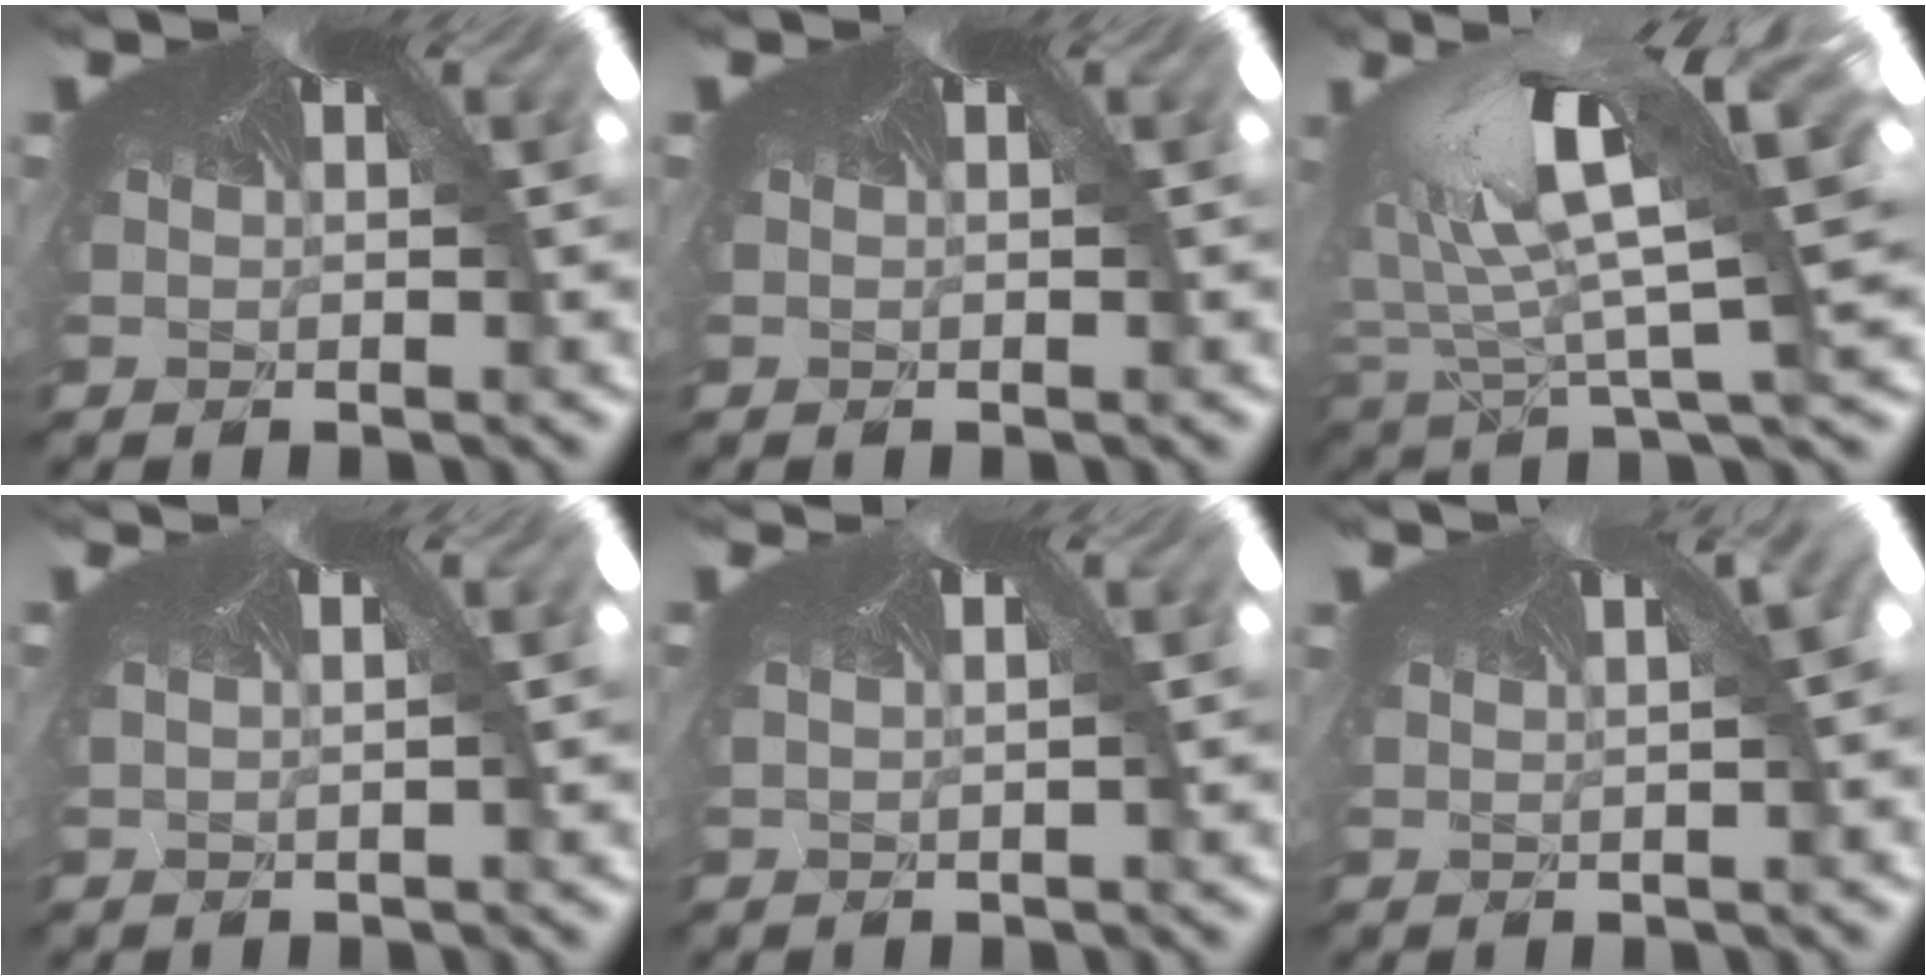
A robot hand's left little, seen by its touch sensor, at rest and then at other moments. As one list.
[{"total": 0.0}, {"total": 2.3, "force": [-1.6, -1.0, 1.3], "torque": [-0.074, -0.037, 0.006]}, {"total": 0.8, "force": [0.0, -0.4, -0.7], "torque": [-0.002, 0.009, -0.008]}, {"total": 0.8, "force": [0.1, -0.4, -0.7], "torque": [-0.003, 0.009, -0.008]}, {"total": 1.3, "force": [0.4, 0.5, 1.2], "torque": [-0.014, 0.009, 0.002]}]